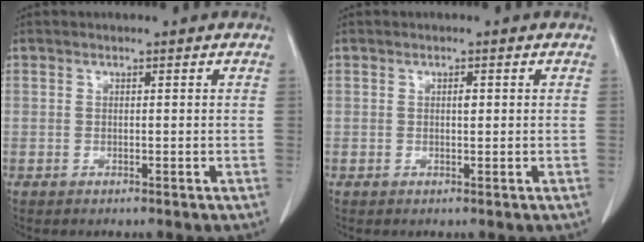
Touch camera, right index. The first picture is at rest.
{"total": 0.8, "force": [0.2, 0.3, 0.7], "torque": [-0.013, 0.001, 0.003]}